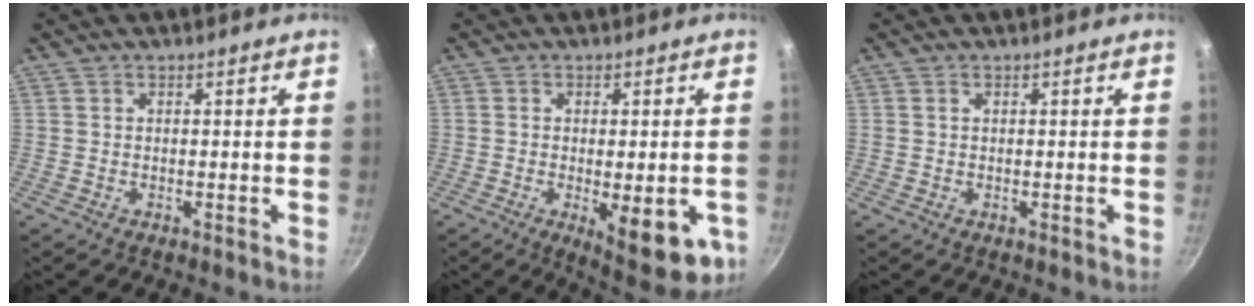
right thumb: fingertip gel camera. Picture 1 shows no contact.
{"total": 13.5, "force": [-4.0, 4.7, 12.0], "torque": [-0.135, -0.007, -0.041]}
{"total": 0.5, "force": [0.2, 0.4, 0.3], "torque": [-0.004, 0.002, 0.004]}